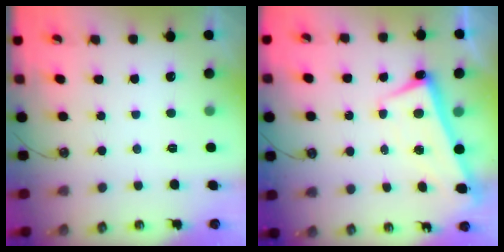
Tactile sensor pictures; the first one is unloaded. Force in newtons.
{"total": 2.6, "press": 2.4, "slide": 0.8}